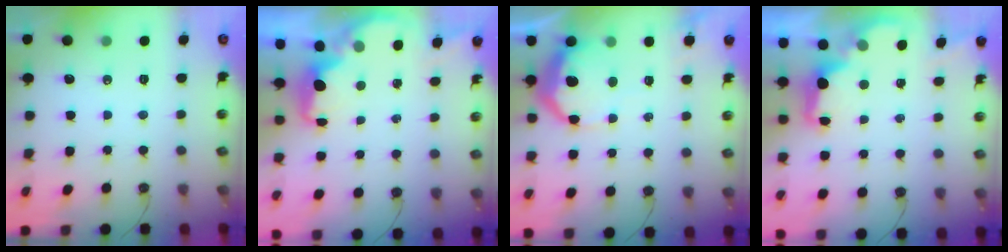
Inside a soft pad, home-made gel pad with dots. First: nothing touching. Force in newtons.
{"total": 2.3, "press": 2.2, "slide": 0.8}
{"total": 12.6, "press": 12.6, "slide": 0.9}
{"total": 2.8, "press": 2.6, "slide": 0.8}